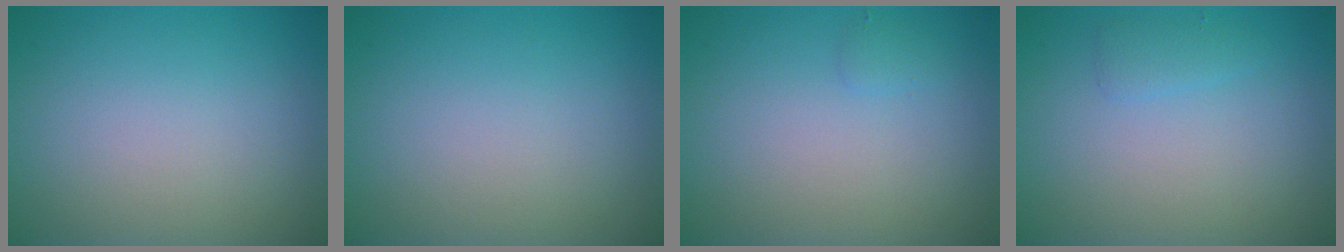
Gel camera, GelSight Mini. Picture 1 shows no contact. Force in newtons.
{"total": 0.0}
{"total": 0.7, "press": 0.7, "slide": 0.1}
{"total": 1.0, "press": 1.0, "slide": 0.1}